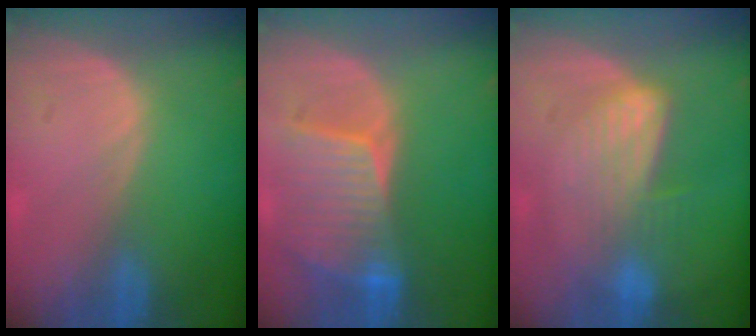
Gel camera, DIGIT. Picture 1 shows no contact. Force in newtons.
{"total": 8.4, "press": 7.6, "slide": 3.4}
{"total": 6.9, "press": 6.2, "slide": 2.9}